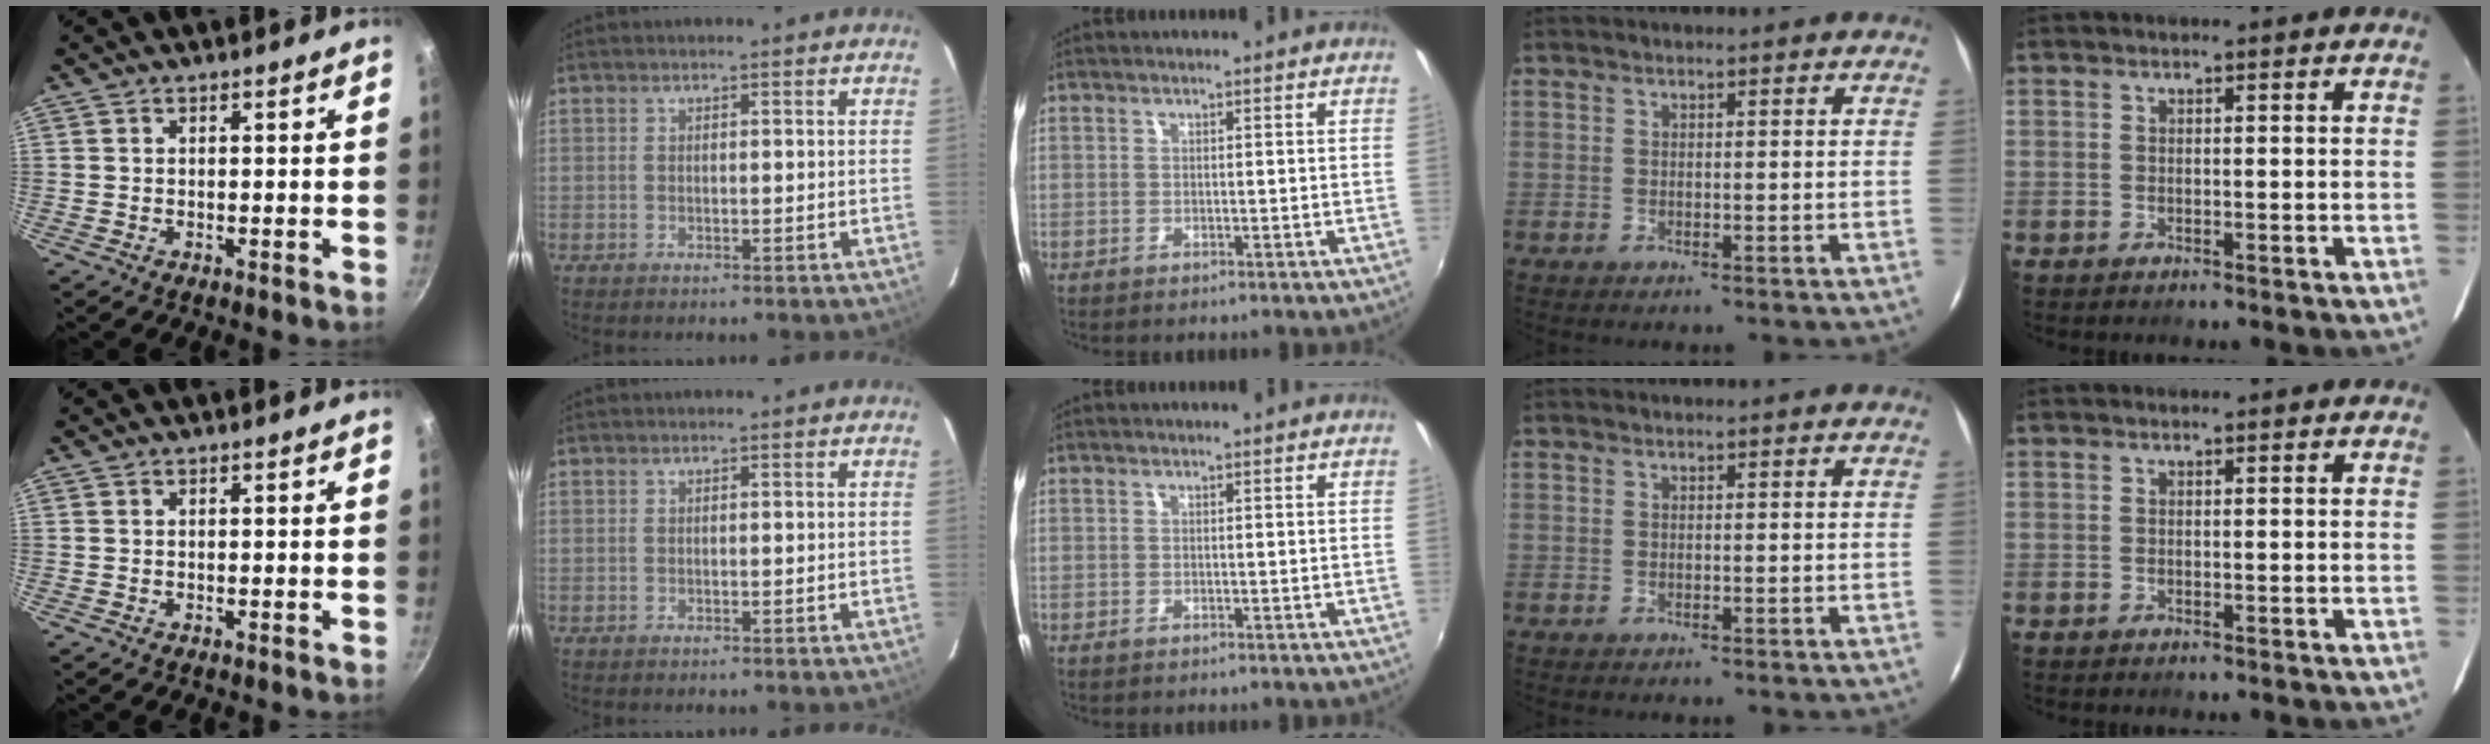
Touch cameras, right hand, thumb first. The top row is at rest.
{}